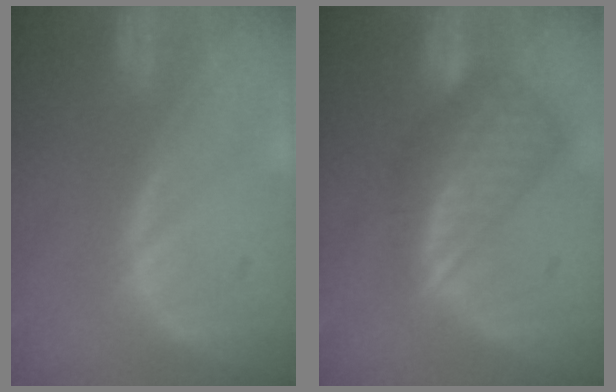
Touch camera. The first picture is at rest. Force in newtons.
{"total": 8.8, "press": 7.7, "slide": 4.4}